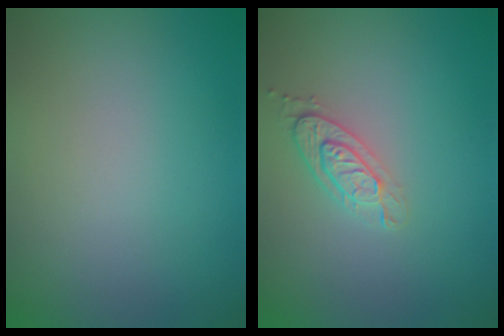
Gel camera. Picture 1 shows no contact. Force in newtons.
{"total": 2.1, "press": 1.9, "slide": 0.8}